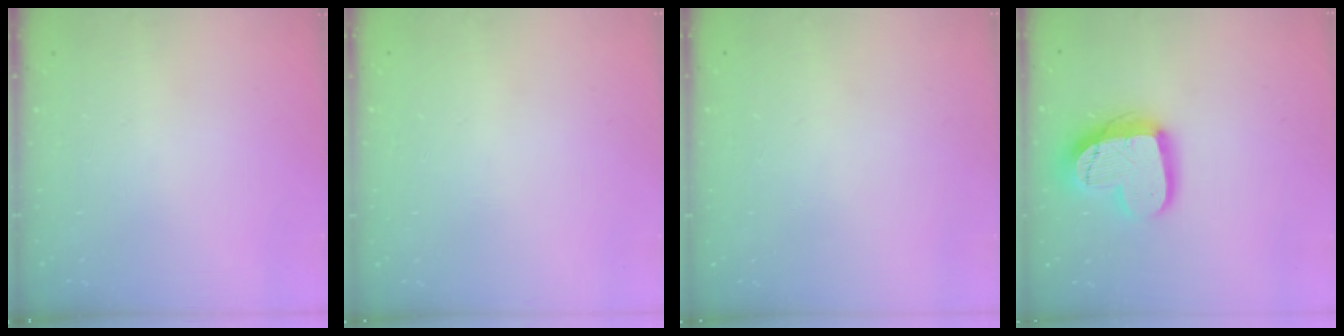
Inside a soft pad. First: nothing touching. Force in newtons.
{"total": 0.0}
{"total": 0.0}
{"total": 16.1, "press": 16.1, "slide": 1.0}